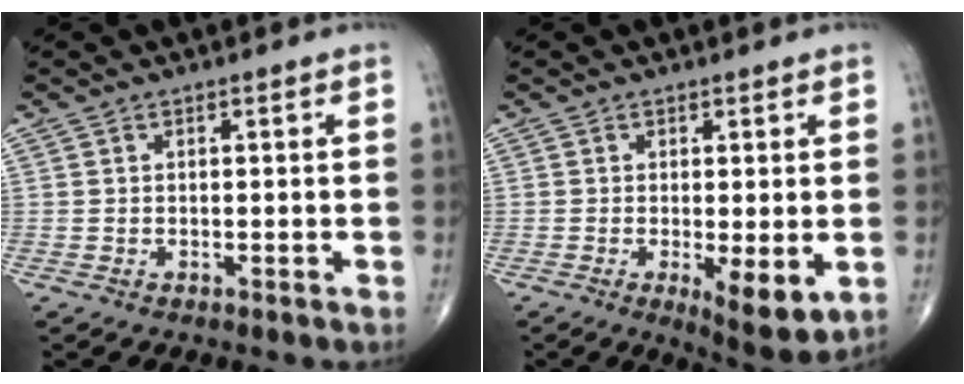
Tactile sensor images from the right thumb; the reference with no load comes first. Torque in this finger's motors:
{"motor_torque": [0.81, 1.00, 0.13, -0.28, 0.21]}